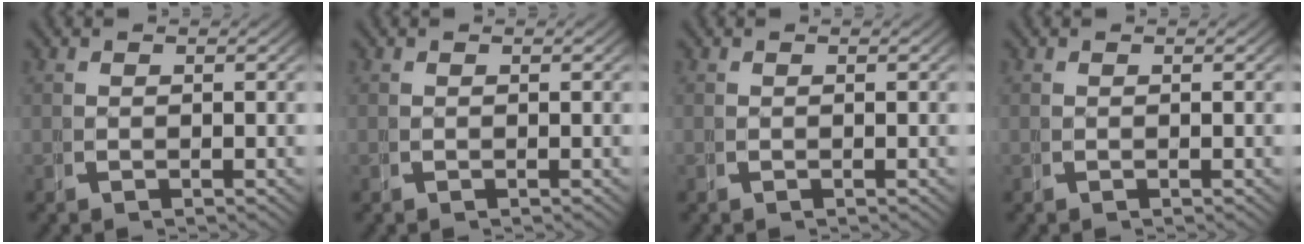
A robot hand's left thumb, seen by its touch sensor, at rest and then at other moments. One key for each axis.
{"total": 0.0}
{"total": 0.0}
{"total": 0.0}